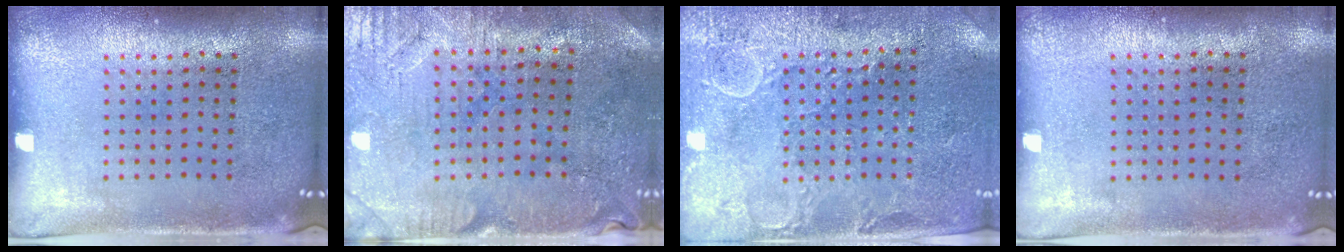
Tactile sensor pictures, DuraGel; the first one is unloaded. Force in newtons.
{"total": 0.6, "press": 0.5, "slide": 0.3}
{"total": 2.8, "press": 2.7, "slide": 0.7}
{"total": 0.0}